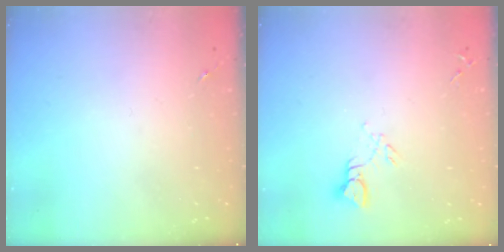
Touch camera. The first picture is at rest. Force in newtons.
{"total": 4.4, "press": 4.4, "slide": 0.3}